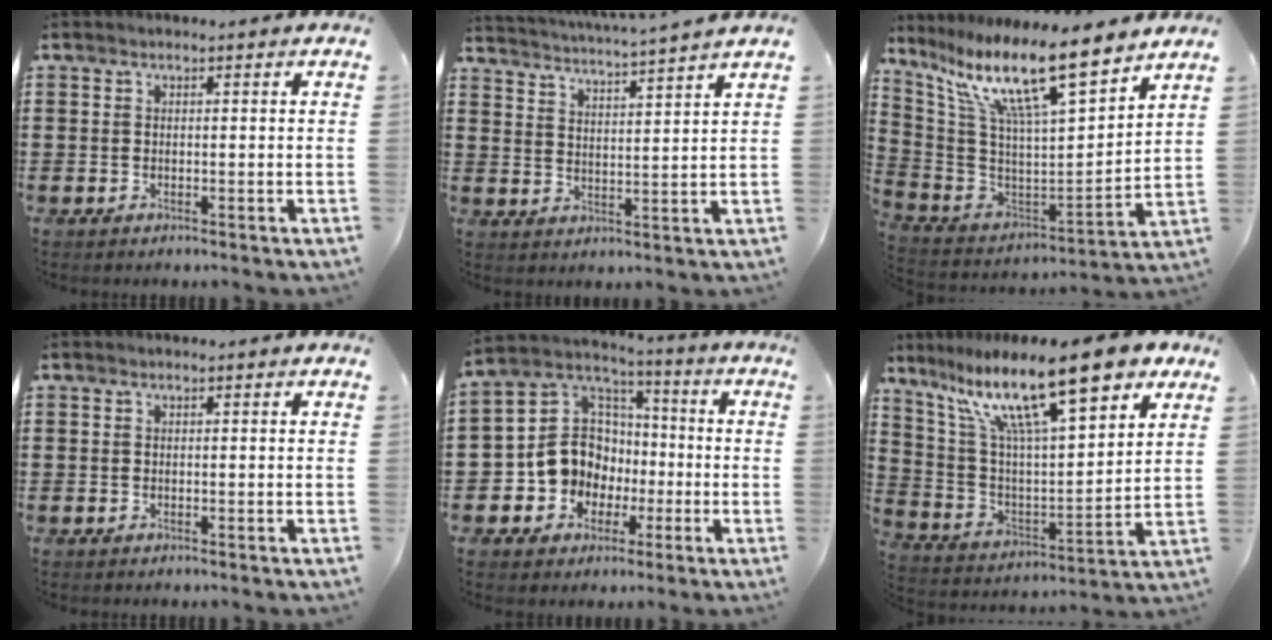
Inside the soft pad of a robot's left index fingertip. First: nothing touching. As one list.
[{"total": 3.7, "force": [3.5, -1.0, 0.8], "torque": [-0.034, -0.029, 0.056]}, {"total": 15.1, "force": [10.4, 2.7, 10.6], "torque": [-0.231, -0.061, 0.171]}, {"total": 0.0}, {"total": 10.6, "force": [-2.3, 9.8, 3.5], "torque": [-0.119, 0.010, -0.042]}, {"total": 17.7, "force": [11.7, 3.9, 12.7], "torque": [-0.246, -0.053, 0.193]}]